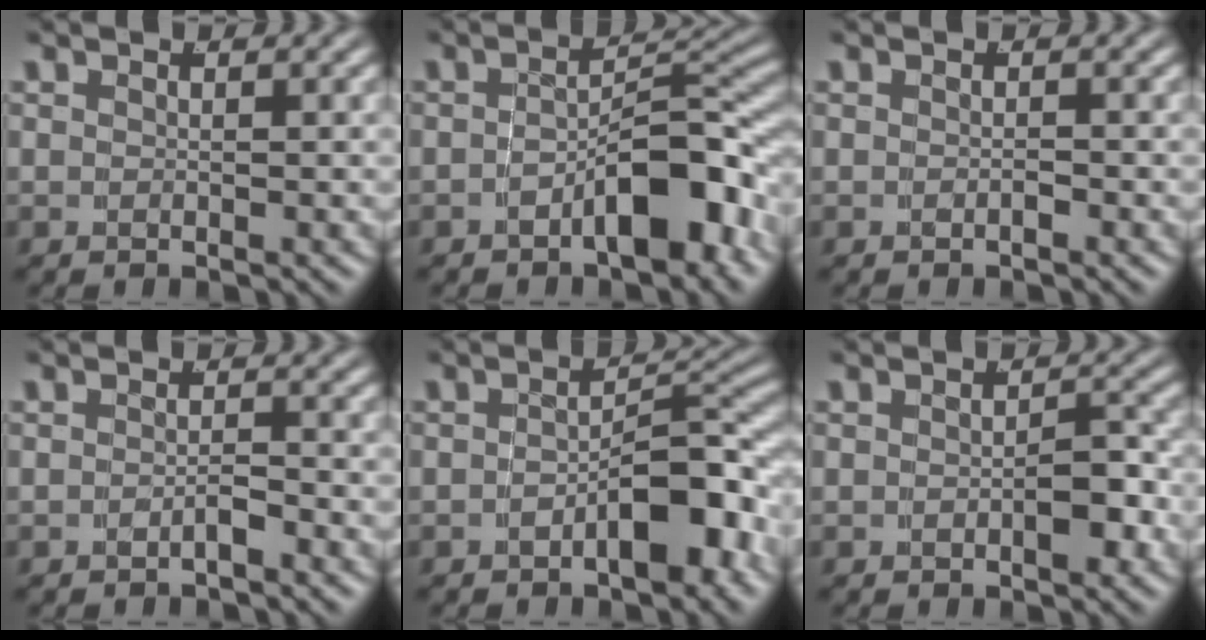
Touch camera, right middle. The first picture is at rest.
{"total": 5.5, "force": [-3.0, 1.8, 4.3], "torque": [-0.053, -0.005, -0.042]}
{"total": 0.5, "force": [-0.5, -0.2, 0.2], "torque": [0.001, -0.001, -0.007]}
{"total": 1.2, "force": [-1.0, -0.2, 0.6], "torque": [-0.001, -0.001, -0.017]}
{"total": 4.6, "force": [-2.2, 1.6, 3.8], "torque": [-0.043, 0.001, -0.032]}
{"total": 2.3, "force": [-0.8, 0.9, 1.9], "torque": [-0.020, -0.003, -0.012]}